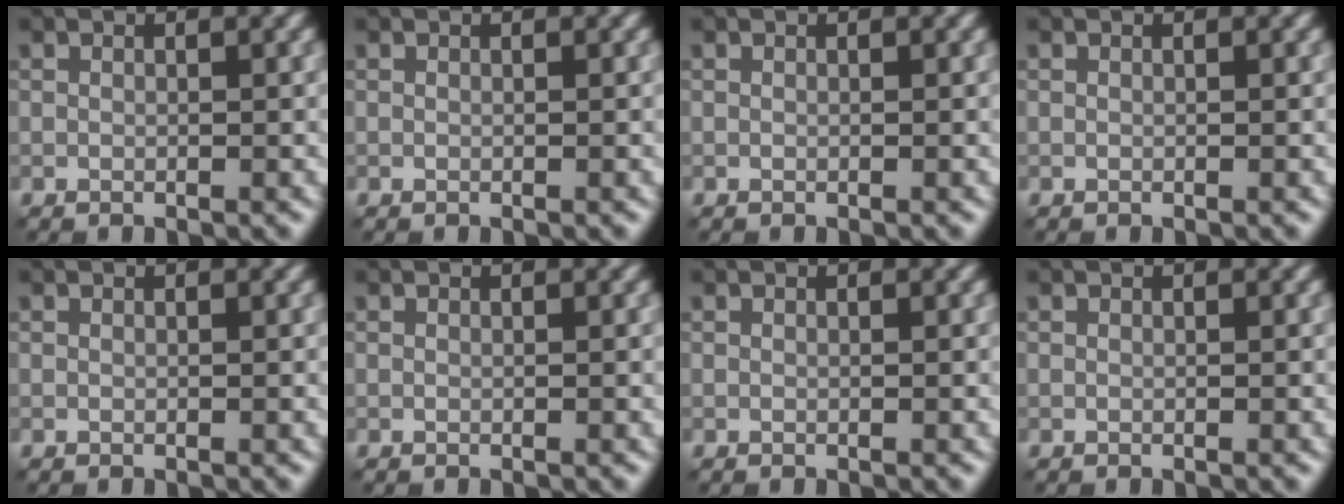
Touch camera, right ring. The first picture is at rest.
{"total": 0.0}
{"total": 0.0}
{"total": 0.0}
{"total": 0.0}
{"total": 0.0}
{"total": 0.0}
{"total": 0.0}